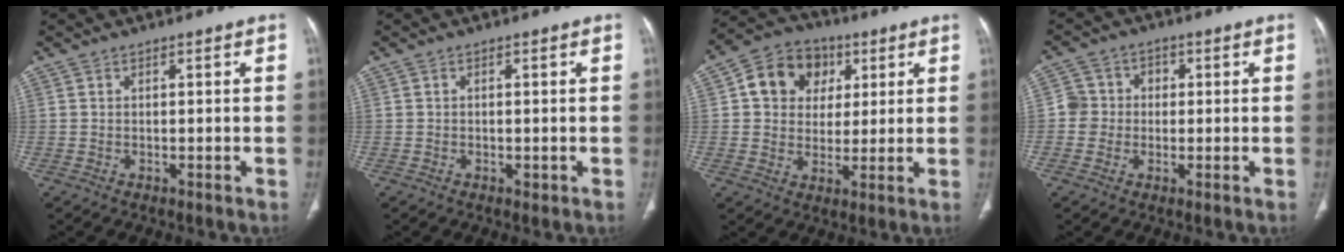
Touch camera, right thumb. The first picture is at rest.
{"total": 0.8, "force": [-0.2, 0.6, 0.6], "torque": [-0.008, -0.001, -0.002]}
{"total": 11.7, "force": [3.5, 9.8, 5.3], "torque": [-0.057, 0.000, 0.051]}
{"total": 4.9, "force": [-0.4, 4.7, 1.0], "torque": [0.010, 0.014, -0.015]}